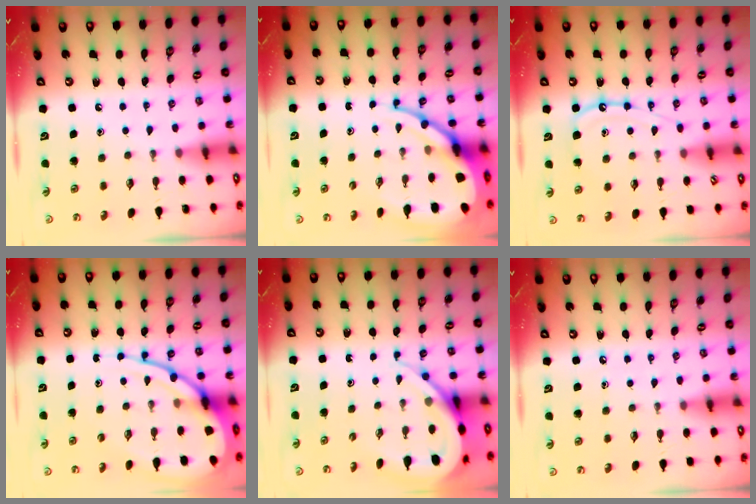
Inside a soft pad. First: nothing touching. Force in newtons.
{"total": 12.5, "press": 12.4, "slide": 1.4}
{"total": 10.9, "press": 10.9, "slide": 1.0}
{"total": 13.9, "press": 13.8, "slide": 1.3}
{"total": 10.7, "press": 10.6, "slide": 1.0}
{"total": 2.9, "press": 2.8, "slide": 0.4}